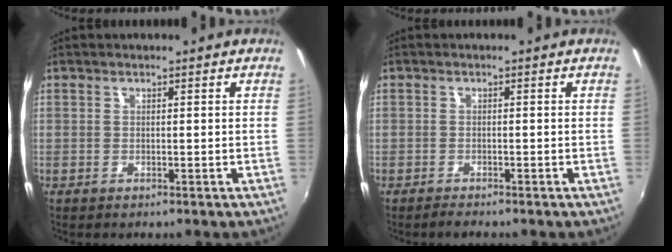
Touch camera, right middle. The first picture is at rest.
{"total": 1.3, "force": [-1.3, 0.1, 0.3], "torque": [-0.012, -0.002, -0.023]}